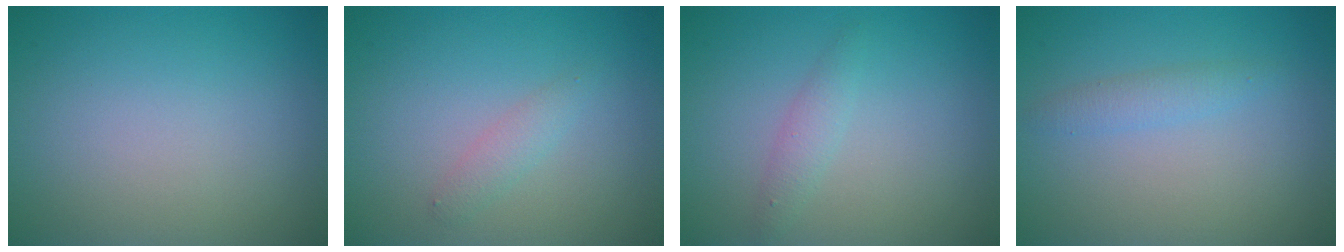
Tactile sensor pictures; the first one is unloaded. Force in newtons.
{"total": 1.3, "press": 1.3, "slide": 0.0}
{"total": 1.4, "press": 1.4, "slide": 0.0}
{"total": 1.4, "press": 1.4, "slide": 0.0}